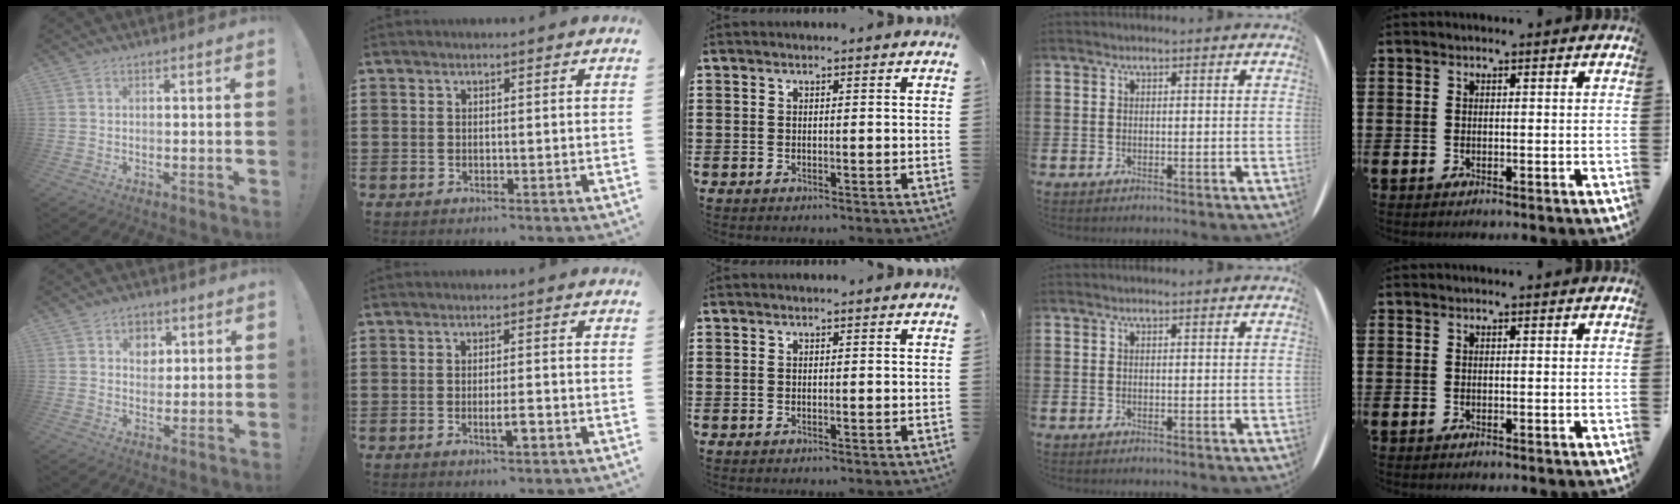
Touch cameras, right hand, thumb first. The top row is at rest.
{"thumb": {"total": 5.9, "force": [2.2, 5.1, 2.0], "torque": [-0.017, -0.013, 0.039]}, "index": {"total": 2.8, "force": [-1.1, 0.3, 2.6], "torque": [-0.045, -0.002, -0.019]}}